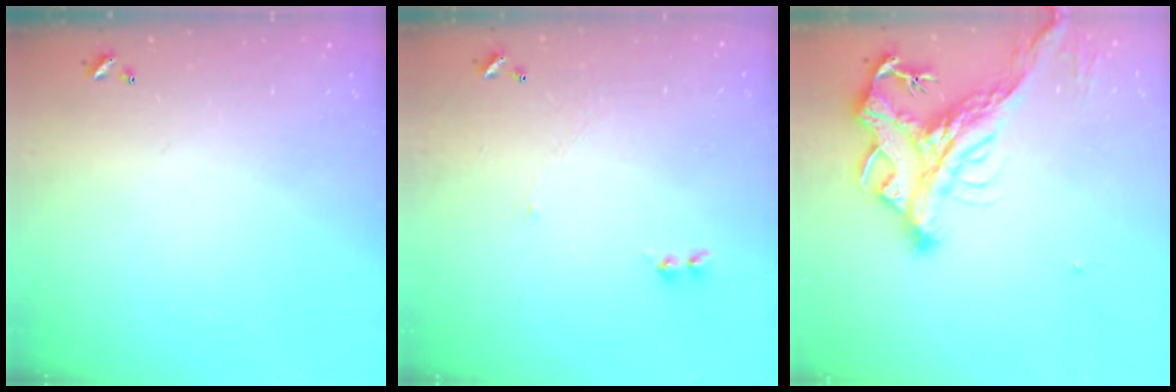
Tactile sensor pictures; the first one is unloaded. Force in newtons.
{"total": 2.6, "press": 2.6, "slide": 0.6}
{"total": 6.6, "press": 6.3, "slide": 1.9}